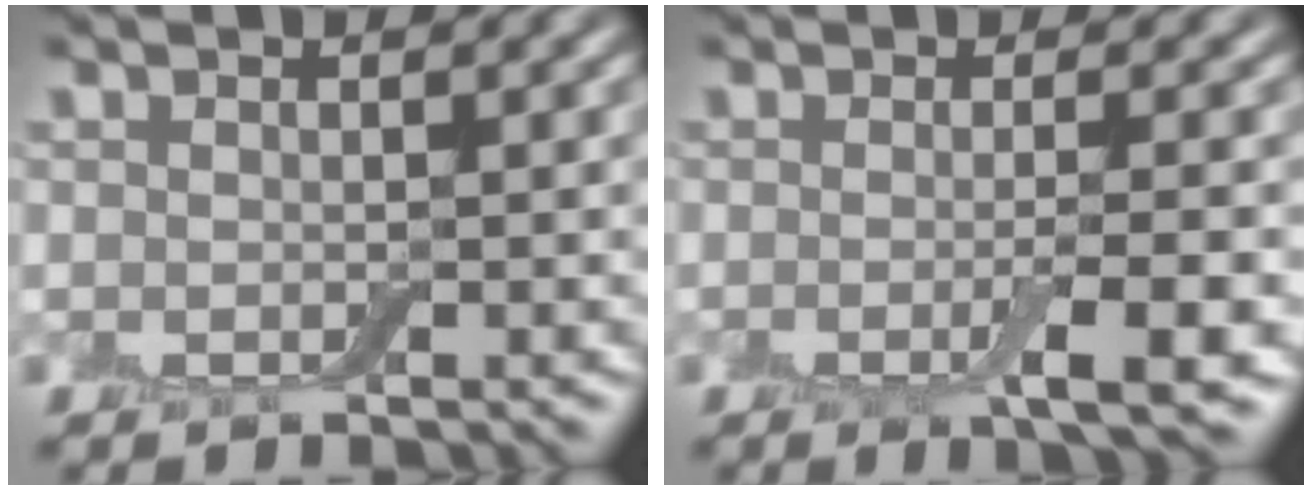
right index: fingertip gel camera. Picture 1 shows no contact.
{"total": 3.8, "force": [-1.0, 0.7, 3.6], "torque": [-0.055, -0.006, -0.018]}